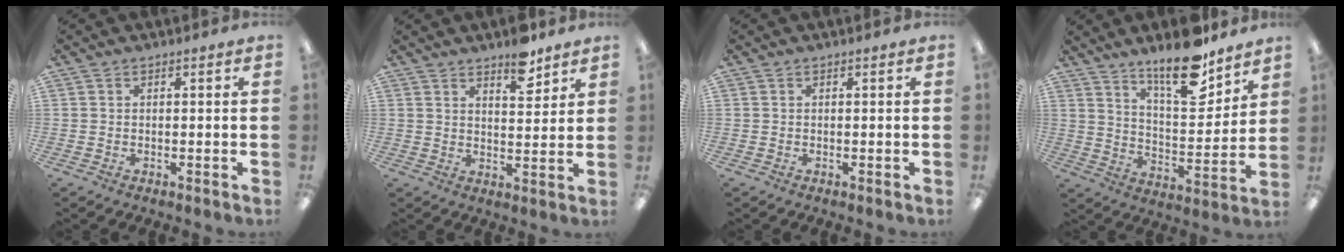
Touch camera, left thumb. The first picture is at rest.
{"total": 6.9, "force": [5.5, 2.6, 3.3], "torque": [-0.029, -0.038, 0.092]}
{"total": 0.0}
{"total": 16.5, "force": [12.8, 5.3, 8.9], "torque": [-0.130, -0.084, 0.215]}